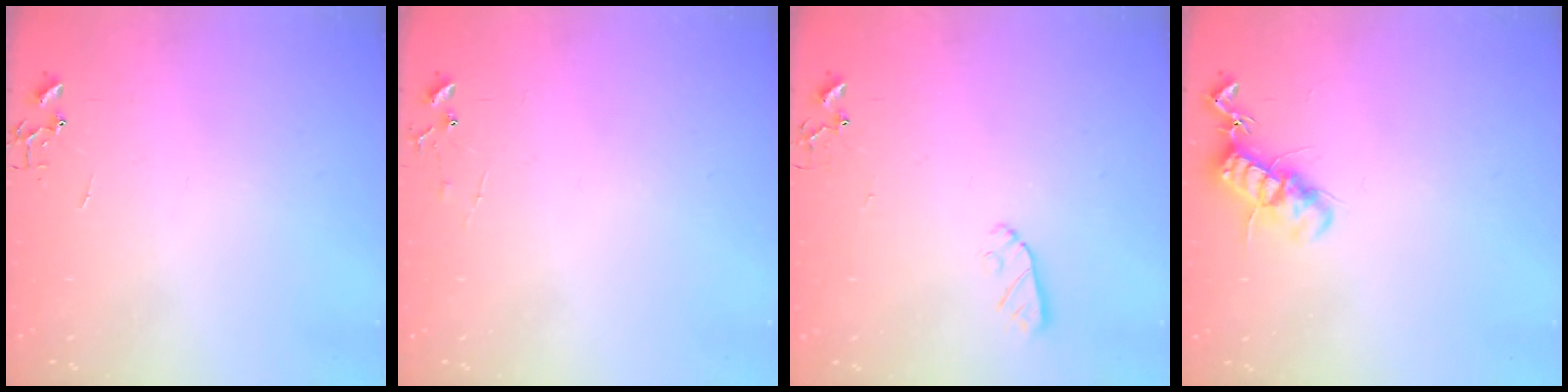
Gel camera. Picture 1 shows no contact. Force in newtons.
{"total": 6.9, "press": 6.9, "slide": 0.4}
{"total": 6.0, "press": 6.0, "slide": 0.3}
{"total": 12.5, "press": 12.5, "slide": 0.4}